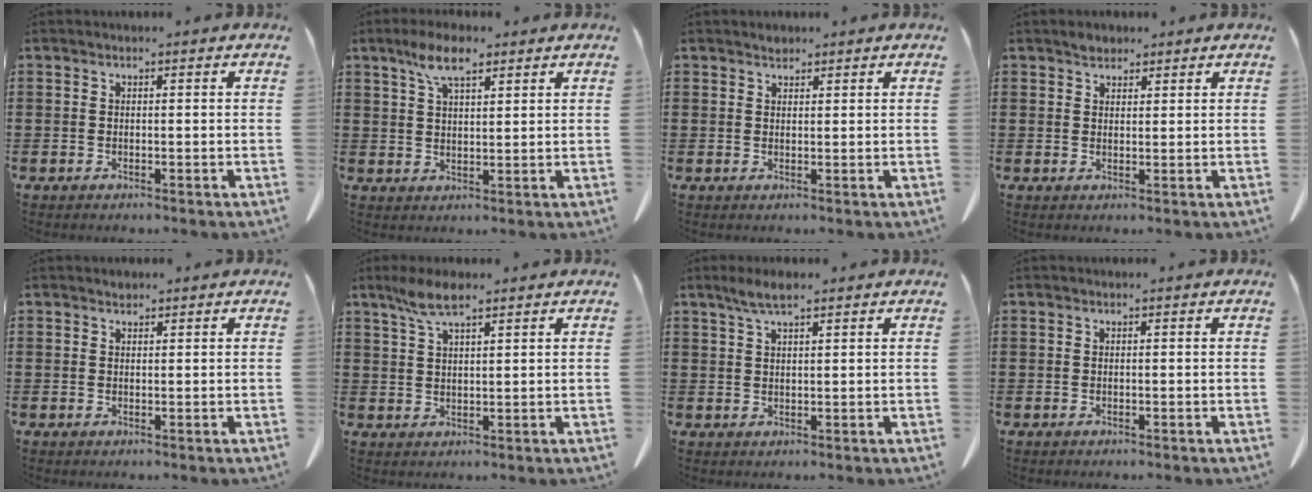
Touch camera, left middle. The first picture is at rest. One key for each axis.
{"total": 6.4, "fx": 4.0, "fy": 2.1, "fz": 4.6, "tx": -0.099, "ty": 0.005, "tz": 0.070}
{"total": 1.3, "fx": 1.1, "fy": 0.5, "fz": 0.2, "tx": 0.002, "ty": -0.002, "tz": 0.020}
{"total": 1.9, "fx": 1.6, "fy": 0.9, "fz": 0.4, "tx": -0.003, "ty": -0.001, "tz": 0.030}
{"total": 0.9, "fx": 0.8, "fy": 0.3, "fz": 0.1, "tx": -0.004, "ty": 0.000, "tz": 0.016}
{"total": 5.3, "fx": 3.4, "fy": 1.2, "fz": 3.8, "tx": -0.083, "ty": 0.004, "tz": 0.061}
{"total": 3.5, "fx": 2.3, "fy": 0.6, "fz": 2.5, "tx": -0.054, "ty": 0.002, "tz": 0.041}
{"total": 0.0}